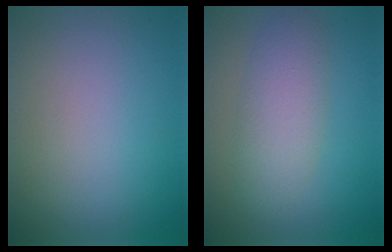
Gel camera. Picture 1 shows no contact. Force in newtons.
{"total": 4.0, "press": 4.0, "slide": 0.1}